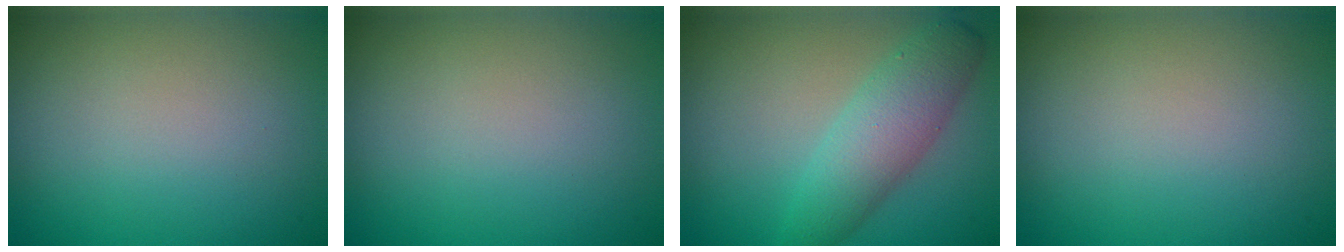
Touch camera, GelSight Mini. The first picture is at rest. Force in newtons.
{"total": 0.0}
{"total": 4.6, "press": 4.6, "slide": 0.1}
{"total": 0.0}